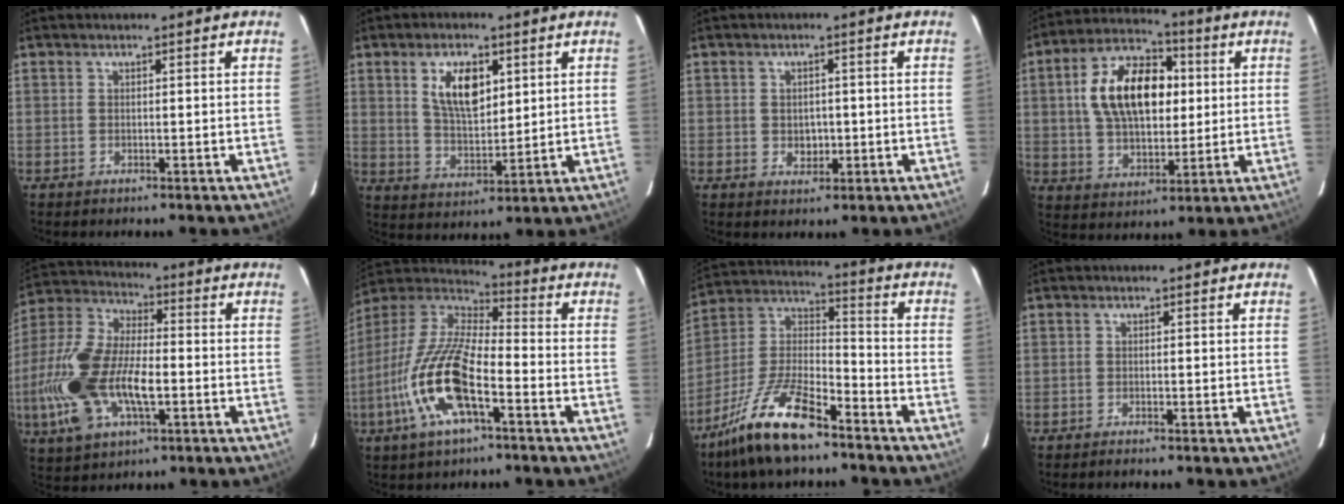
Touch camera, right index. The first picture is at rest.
{"total": 9.3, "force": [3.6, 4.6, 7.3], "torque": [-0.133, 0.005, 0.074]}
{"total": 3.0, "force": [-0.3, 2.7, 1.4], "torque": [-0.023, 0.005, 0.003]}
{"total": 16.8, "force": [2.9, 10.0, 13.2], "torque": [-0.241, 0.031, 0.053]}
{"total": 19.1, "force": [-4.8, 9.4, 15.9], "torque": [-0.358, -0.003, -0.088]}
{"total": 17.3, "force": [-7.1, 5.6, 14.8], "torque": [-0.307, -0.014, -0.145]}
{"total": 16.3, "force": [-11.2, 5.1, 10.7], "torque": [-0.230, 0.000, -0.211]}
{"total": 0.8, "force": [-0.7, 0.0, 0.2], "torque": [-0.001, -0.004, -0.014]}